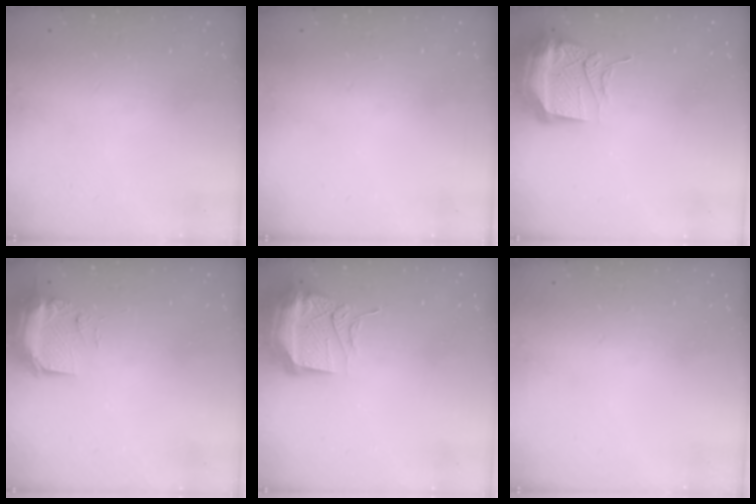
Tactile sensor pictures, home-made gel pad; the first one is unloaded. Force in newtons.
{"total": 0.0}
{"total": 13.6, "press": 13.3, "slide": 2.8}
{"total": 9.2, "press": 9.0, "slide": 1.5}
{"total": 13.6, "press": 13.3, "slide": 2.8}
{"total": 0.0}